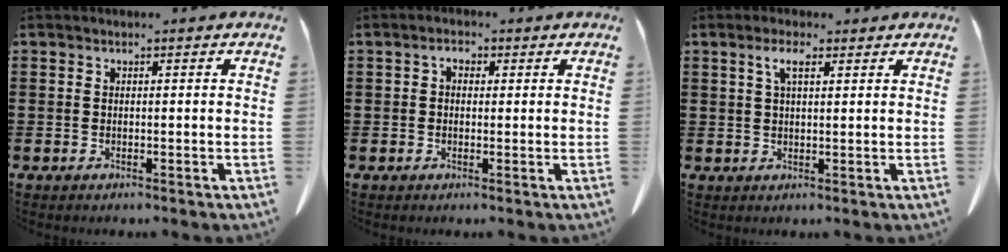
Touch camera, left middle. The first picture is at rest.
{"total": 1.9, "force": [0.4, 1.2, 1.4], "torque": [-0.031, 0.009, 0.004]}
{"total": 3.6, "force": [1.9, 1.1, 2.8], "torque": [-0.062, 0.008, 0.032]}